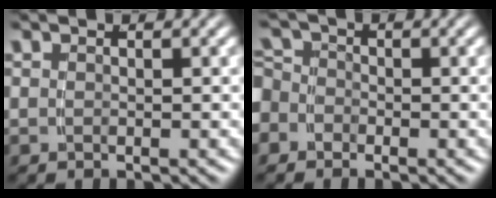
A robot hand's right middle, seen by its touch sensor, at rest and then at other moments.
{"total": 3.6, "force": [-1.5, 3.1, 0.9], "torque": [-0.019, -0.014, -0.029]}